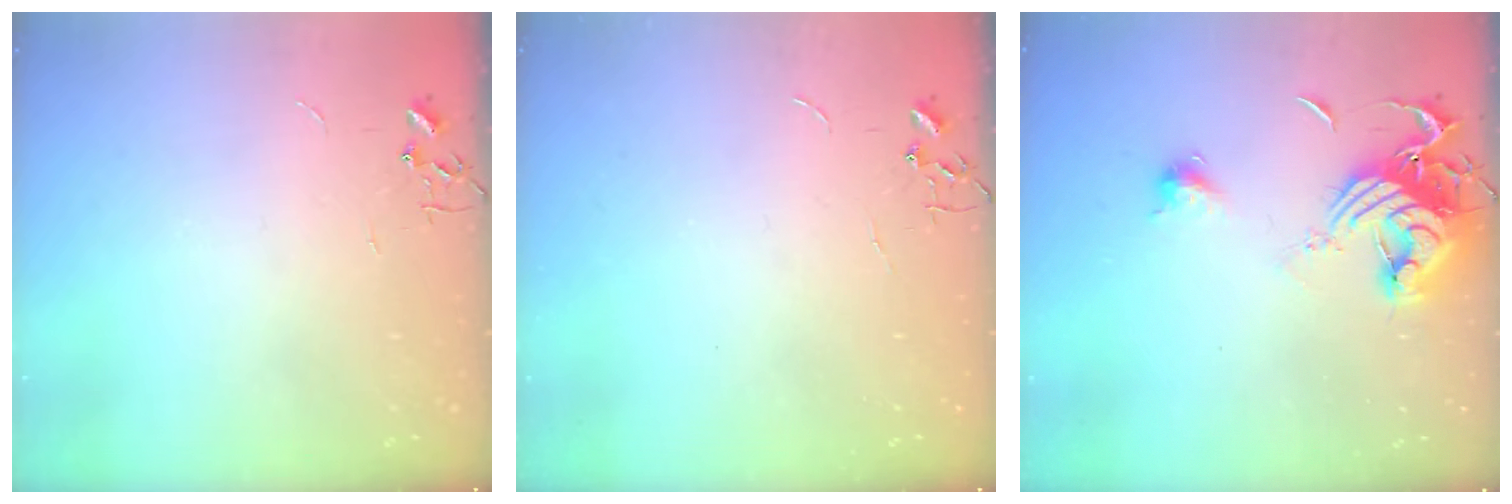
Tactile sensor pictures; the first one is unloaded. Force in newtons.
{"total": 0.0}
{"total": 14.9, "press": 14.9, "slide": 1.1}